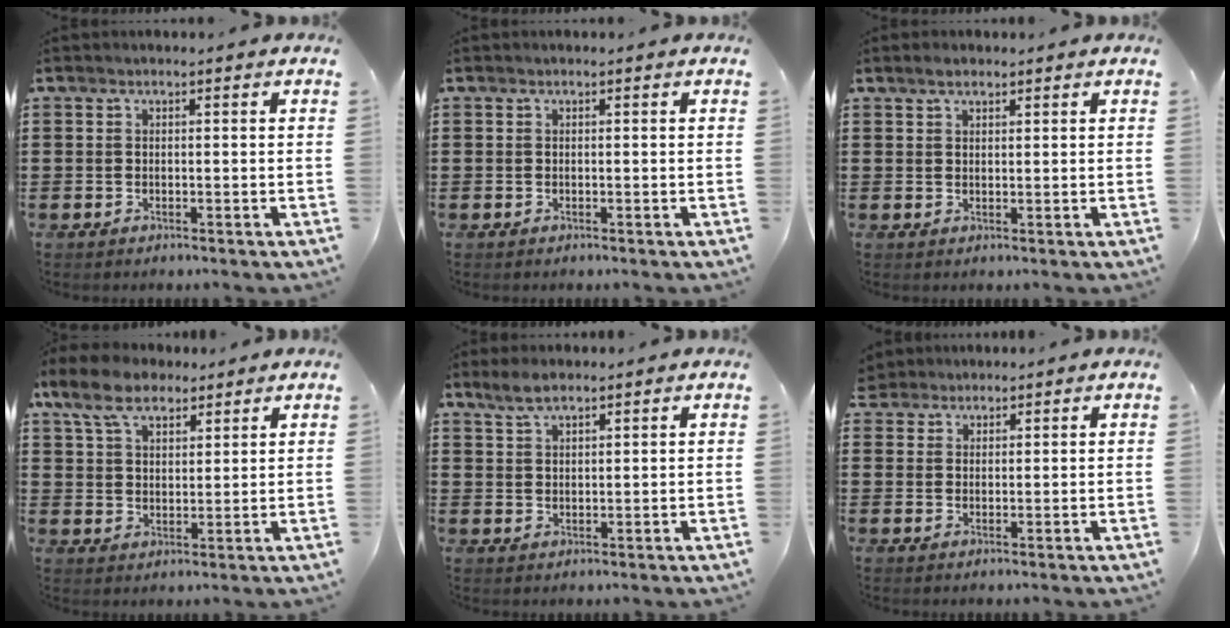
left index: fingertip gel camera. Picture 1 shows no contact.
{"total": 0.0}
{"total": 1.8, "force": [1.5, 0.7, 0.7], "torque": [-0.015, 0.003, 0.029]}
{"total": 8.2, "force": [6.0, 4.0, 4.0], "torque": [-0.091, -0.001, 0.111]}
{"total": 3.4, "force": [2.6, 1.2, 1.7], "torque": [-0.039, 0.004, 0.050]}
{"total": 2.4, "force": [2.0, 1.2, -0.2], "torque": [-0.006, 0.008, 0.040]}